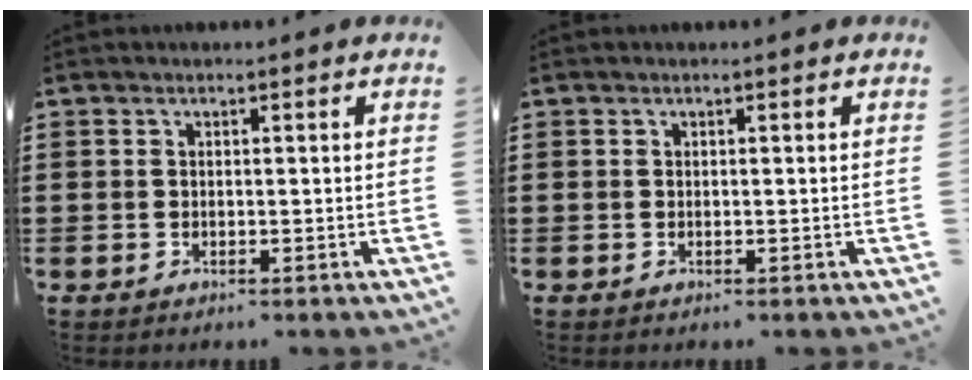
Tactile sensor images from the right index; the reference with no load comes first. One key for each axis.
{"total": 0.0}